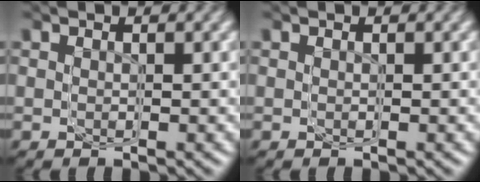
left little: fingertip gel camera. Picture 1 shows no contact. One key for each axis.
{"total": 0.0}